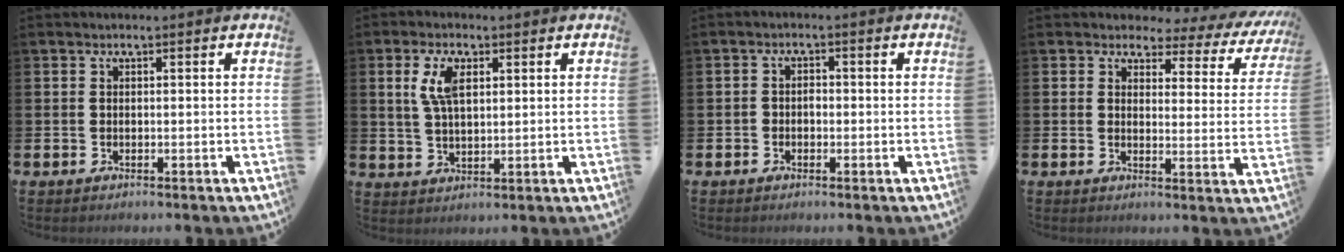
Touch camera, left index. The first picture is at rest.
{"total": 5.4, "force": [2.6, 2.5, 4.1], "torque": [-0.067, 0.000, 0.039]}
{"total": 1.5, "force": [-0.6, 1.2, 0.7], "torque": [-0.013, 0.004, -0.014]}
{"total": 2.5, "force": [1.7, 1.8, 0.6], "torque": [-0.018, -0.026, 0.018]}